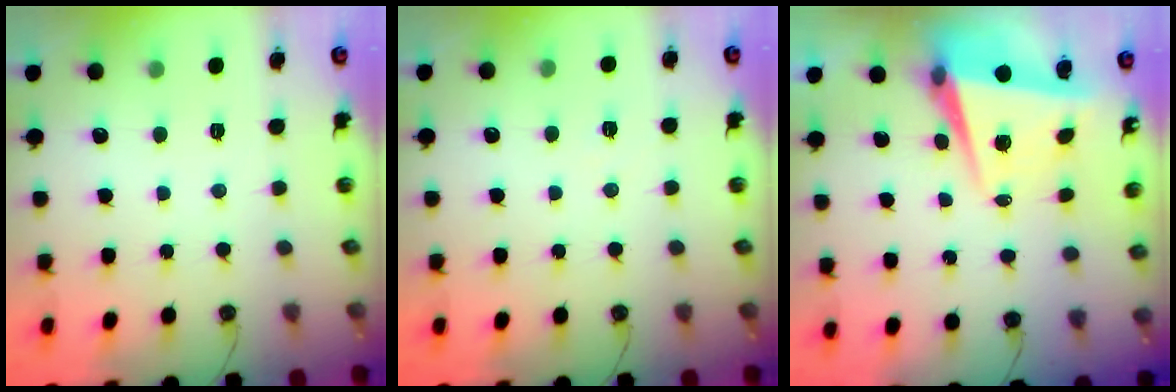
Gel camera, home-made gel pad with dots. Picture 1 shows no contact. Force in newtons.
{"total": 5.0, "press": 3.4, "slide": 3.7}
{"total": 6.5, "press": 6.4, "slide": 1.0}